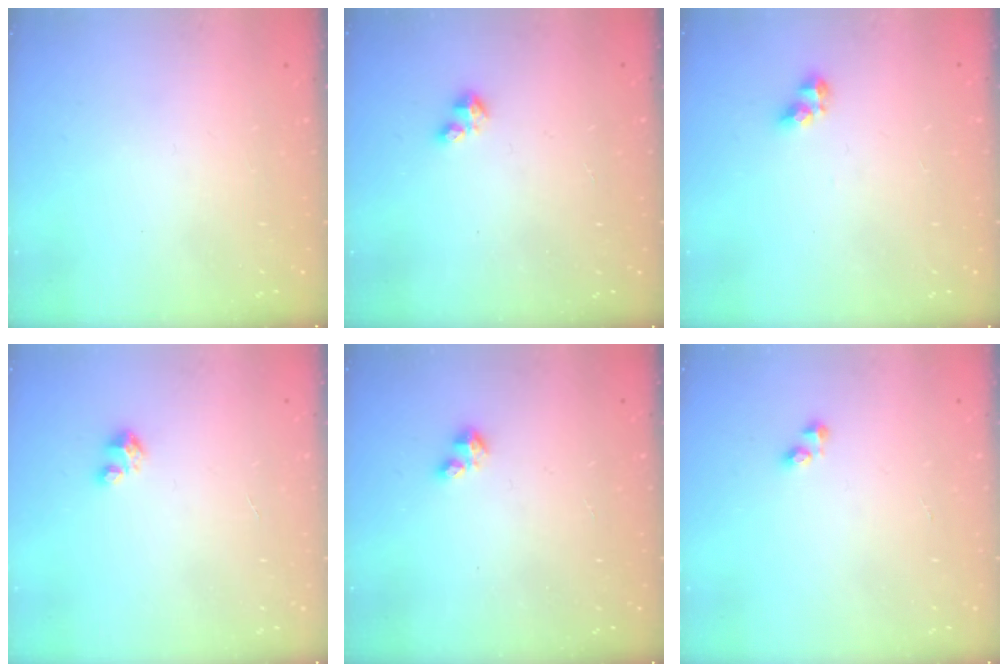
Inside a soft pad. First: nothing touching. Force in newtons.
{"total": 1.6, "press": 1.6, "slide": 0.4}
{"total": 5.4, "press": 5.3, "slide": 0.6}
{"total": 1.7, "press": 1.7, "slide": 0.1}
{"total": 1.6, "press": 1.6, "slide": 0.4}
{"total": 2.2, "press": 2.2, "slide": 0.3}